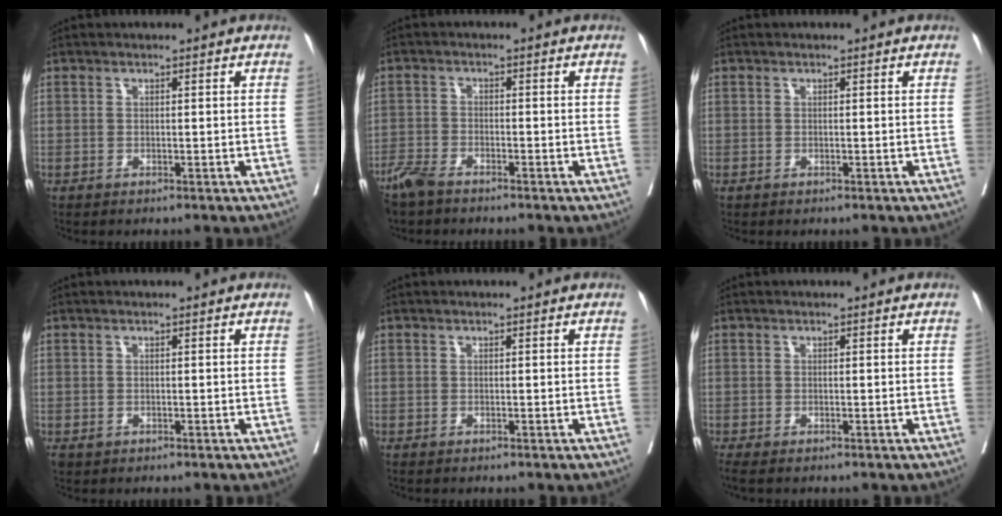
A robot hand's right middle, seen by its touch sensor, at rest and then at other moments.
{"total": 4.1, "force": [-3.5, 0.9, 2.0], "torque": [-0.041, -0.008, -0.068]}
{"total": 0.0}
{"total": 0.8, "force": [-0.3, 0.6, 0.4], "torque": [-0.008, 0.001, 0.000]}
{"total": 0.0}
{"total": 1.8, "force": [-1.6, 0.2, 0.9], "torque": [-0.018, -0.009, -0.027]}